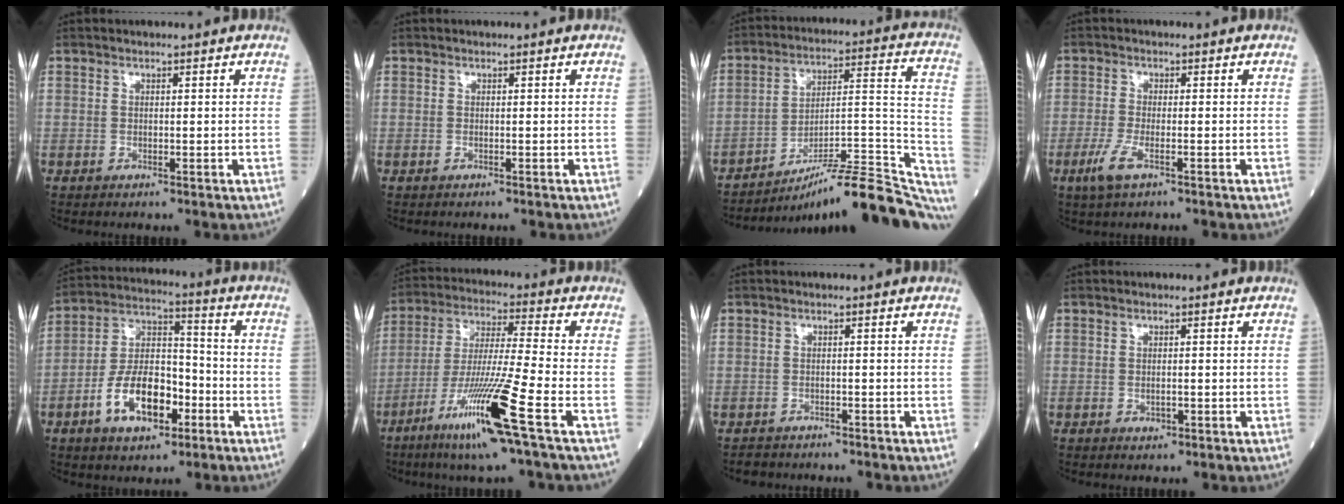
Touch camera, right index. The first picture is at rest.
{"total": 0.0}
{"total": 24.7, "force": [-21.7, 1.6, 11.6], "torque": [-0.087, 0.024, -0.312]}
{"total": 3.8, "force": [-2.1, 0.7, 3.1], "torque": [-0.077, -0.010, -0.044]}
{"total": 12.1, "force": [-5.1, 5.9, 9.3], "torque": [-0.187, 0.014, -0.088]}
{"total": 14.5, "force": [-7.3, -1.5, 12.5], "torque": [-0.248, -0.034, -0.136]}
{"total": 2.3, "force": [-2.1, 1.0, 0.1], "torque": [-0.006, 0.000, -0.033]}
{"total": 1.0, "force": [-0.4, 0.6, 0.8], "torque": [-0.014, -0.002, -0.004]}